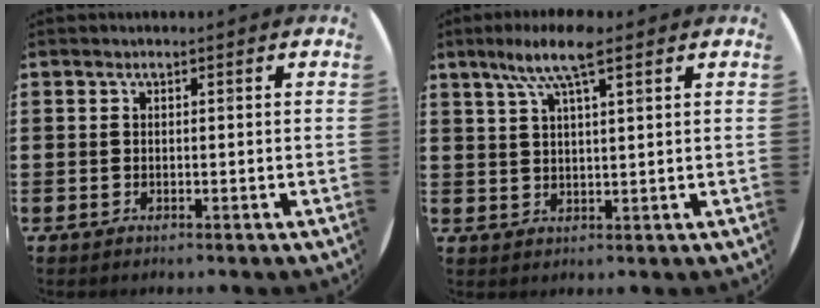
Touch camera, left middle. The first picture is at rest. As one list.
[{"total": 7.1, "force": [4.7, 1.2, 5.2], "torque": [-0.112, 0.003, 0.081]}]